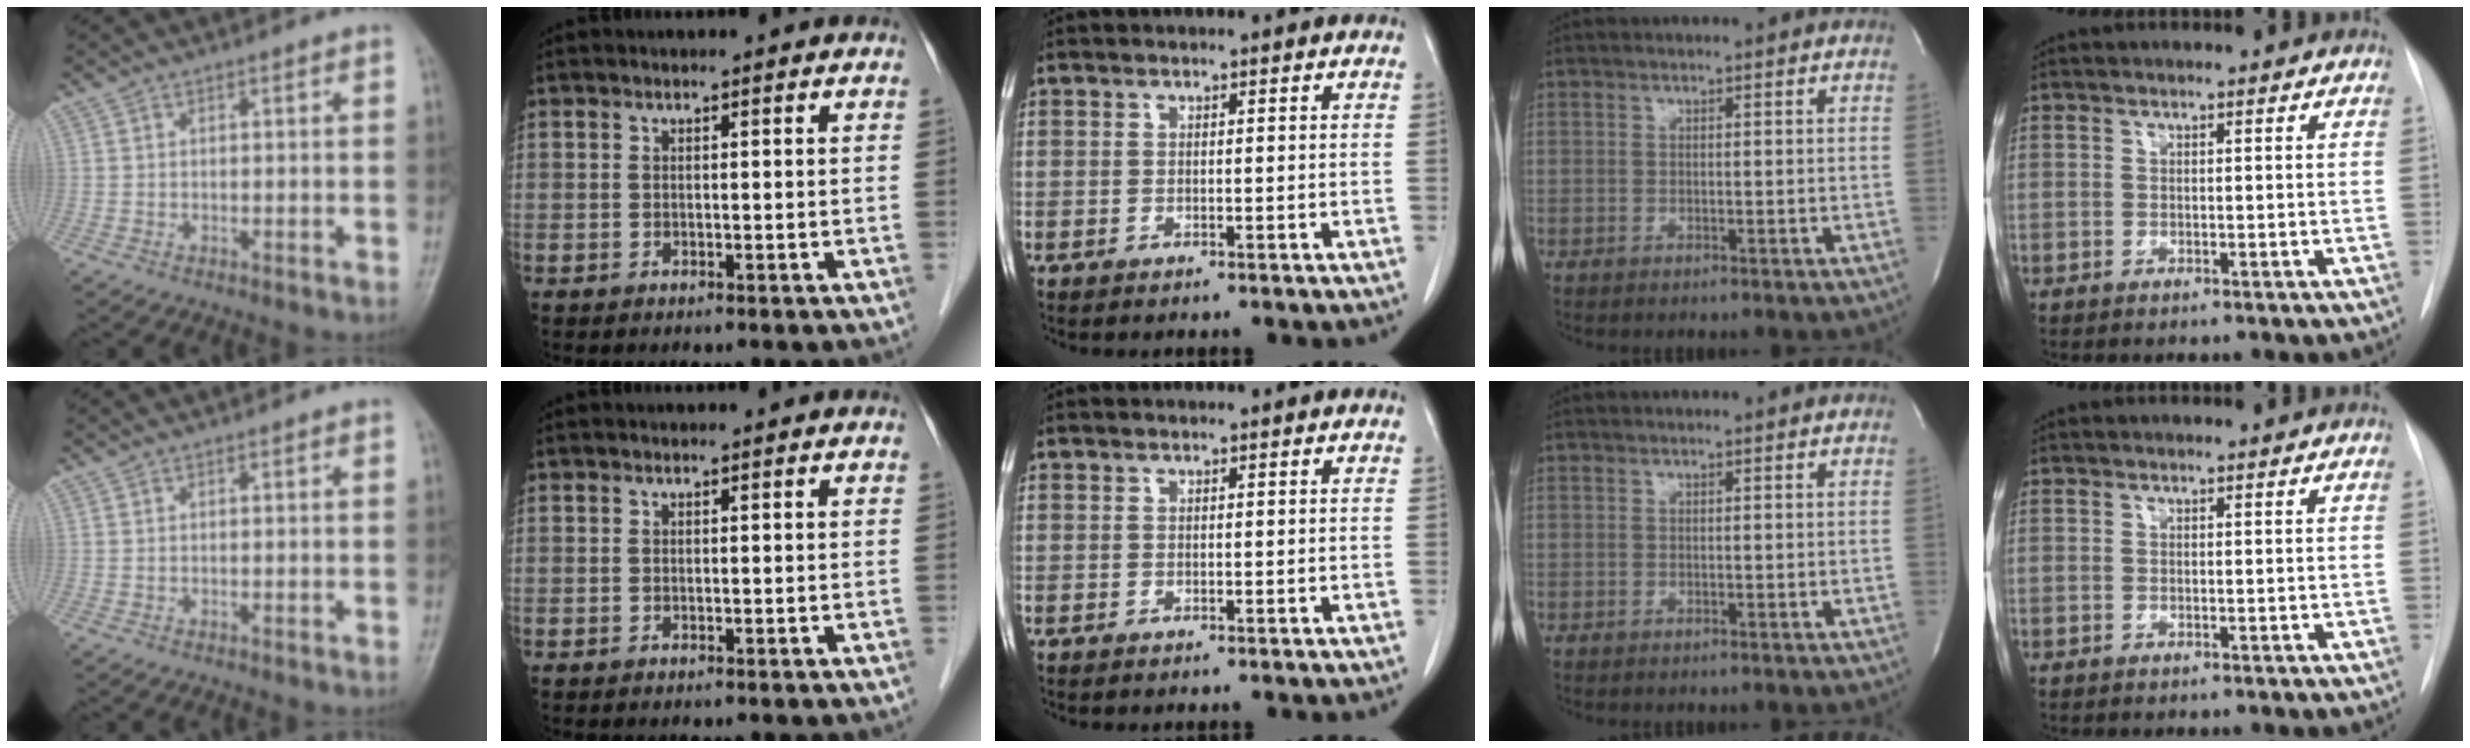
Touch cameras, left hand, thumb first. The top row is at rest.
{}